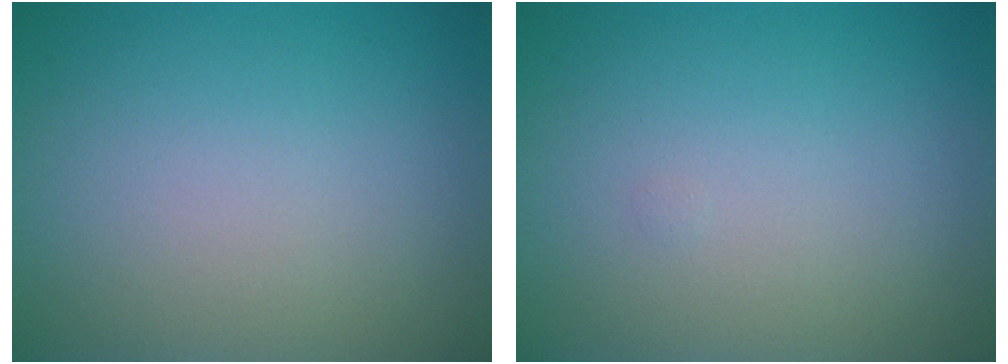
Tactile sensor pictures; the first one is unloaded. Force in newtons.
{"total": 0.0}